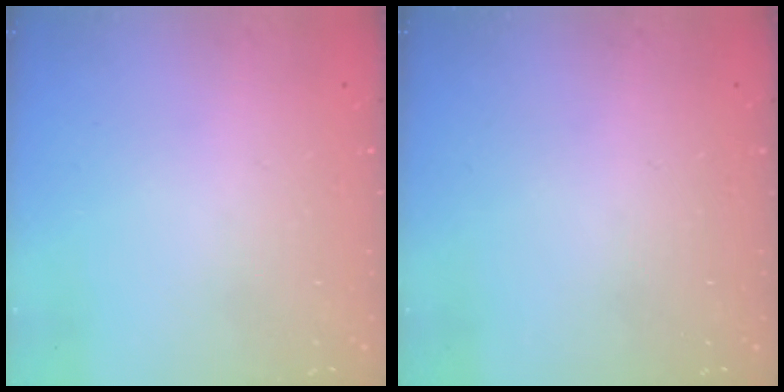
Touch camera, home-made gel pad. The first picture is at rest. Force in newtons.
{"total": 0.0}